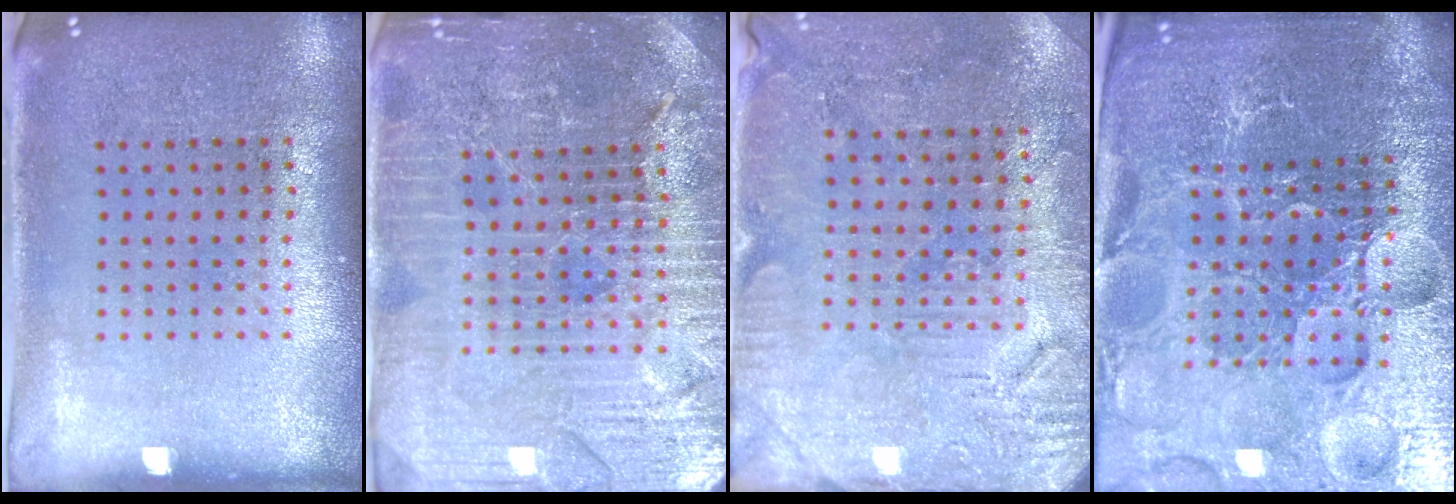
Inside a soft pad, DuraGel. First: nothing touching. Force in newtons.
{"total": 4.9, "press": 4.5, "slide": 1.8}
{"total": 3.1, "press": 3.0, "slide": 0.6}
{"total": 5.5, "press": 5.1, "slide": 1.9}